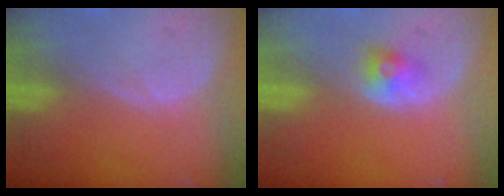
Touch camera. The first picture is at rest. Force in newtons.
{"total": 2.7, "press": 2.4, "slide": 1.1}